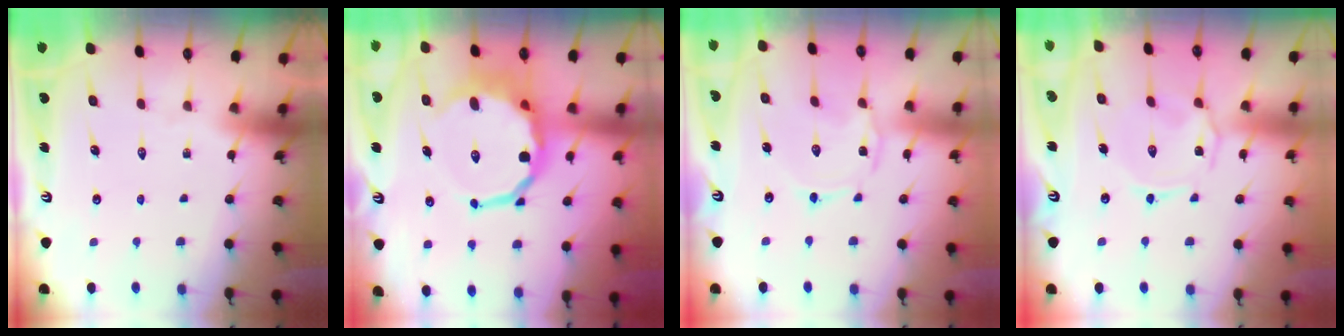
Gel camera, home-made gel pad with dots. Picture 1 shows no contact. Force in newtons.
{"total": 12.9, "press": 12.5, "slide": 3.1}
{"total": 1.0, "press": 1.0, "slide": 0.2}
{"total": 2.1, "press": 2.0, "slide": 0.7}